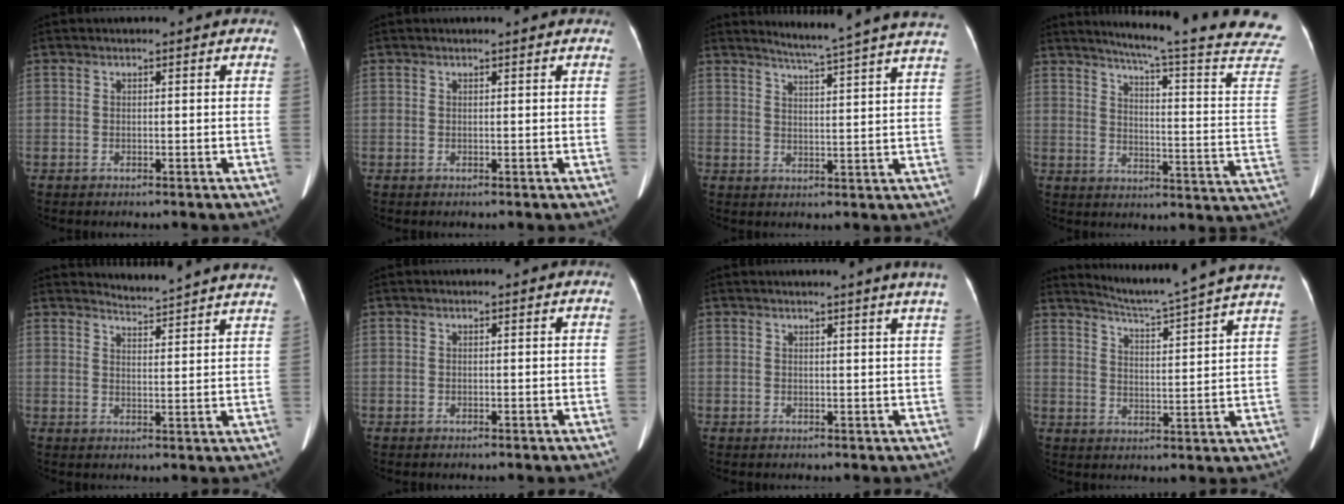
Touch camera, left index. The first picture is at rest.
{"total": 1.2, "force": [1.1, -0.1, 0.5], "torque": [-0.013, 0.011, 0.016]}
{"total": 15.4, "force": [14.0, -2.0, 6.0], "torque": [-0.098, -0.054, 0.166]}
{"total": 24.8, "force": [22.0, -1.3, 11.4], "torque": [-0.160, -0.107, 0.260]}
{"total": 12.5, "force": [12.4, -1.0, 1.7], "torque": [-0.025, -0.059, 0.137]}
{"total": 0.0}
{"total": 4.4, "force": [3.8, -1.1, 2.1], "torque": [-0.026, -0.006, 0.031]}
{"total": 18.2, "force": [16.7, -2.1, 6.8], "torque": [-0.118, -0.058, 0.213]}